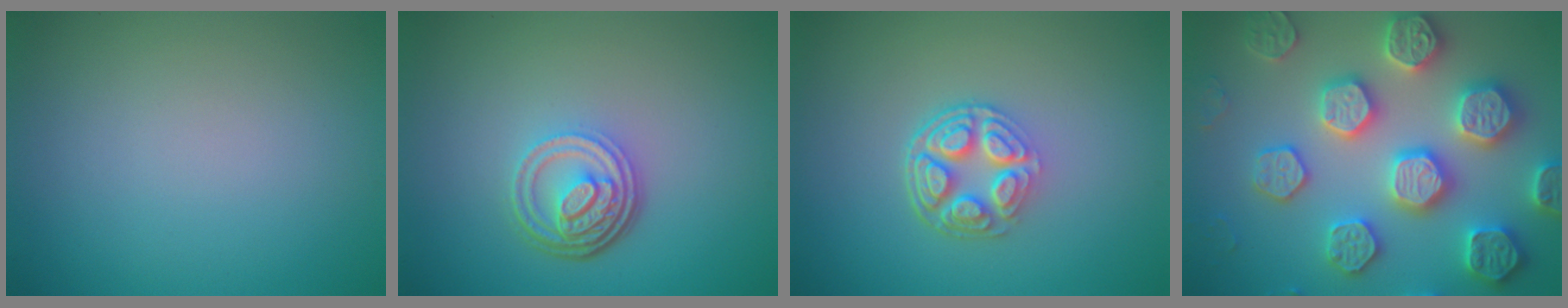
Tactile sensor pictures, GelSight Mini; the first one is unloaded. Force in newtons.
{"total": 4.7, "press": 3.5, "slide": 3.2}
{"total": 5.0, "press": 3.7, "slide": 3.4}
{"total": 7.2, "press": 6.9, "slide": 1.7}